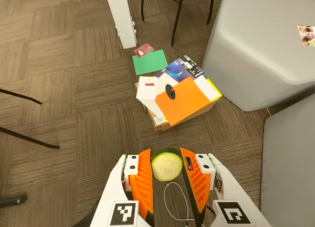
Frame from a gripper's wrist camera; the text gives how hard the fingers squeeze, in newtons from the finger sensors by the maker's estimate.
{"total": 9.5, "left": 10.3, "right": 8.8}